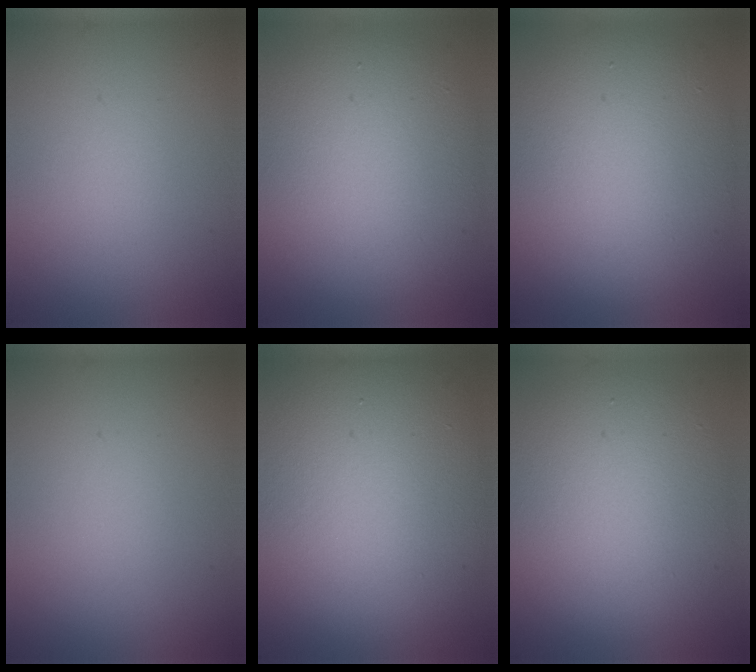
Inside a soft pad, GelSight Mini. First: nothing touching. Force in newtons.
{"total": 9.9, "press": 9.9, "slide": 0.5}
{"total": 10.7, "press": 10.7, "slide": 0.5}
{"total": 0.0}
{"total": 13.5, "press": 13.5, "slide": 1.3}
{"total": 8.6, "press": 8.5, "slide": 0.8}